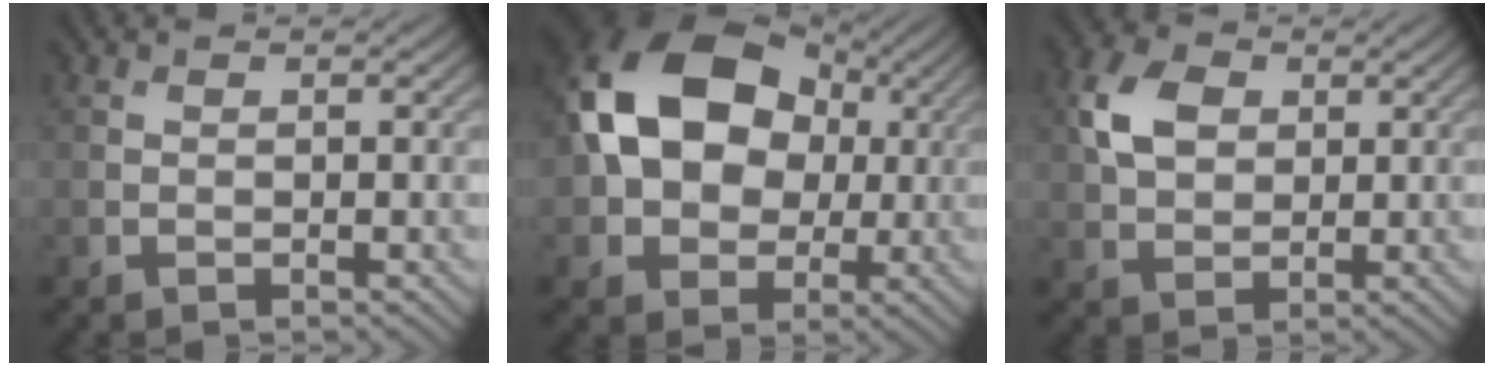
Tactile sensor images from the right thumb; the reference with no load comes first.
{"total": 15.8, "force": [2.4, 11.8, 10.3], "torque": [-0.187, 0.013, 0.033]}
{"total": 5.8, "force": [1.7, 4.1, 3.7], "torque": [-0.090, 0.011, 0.029]}